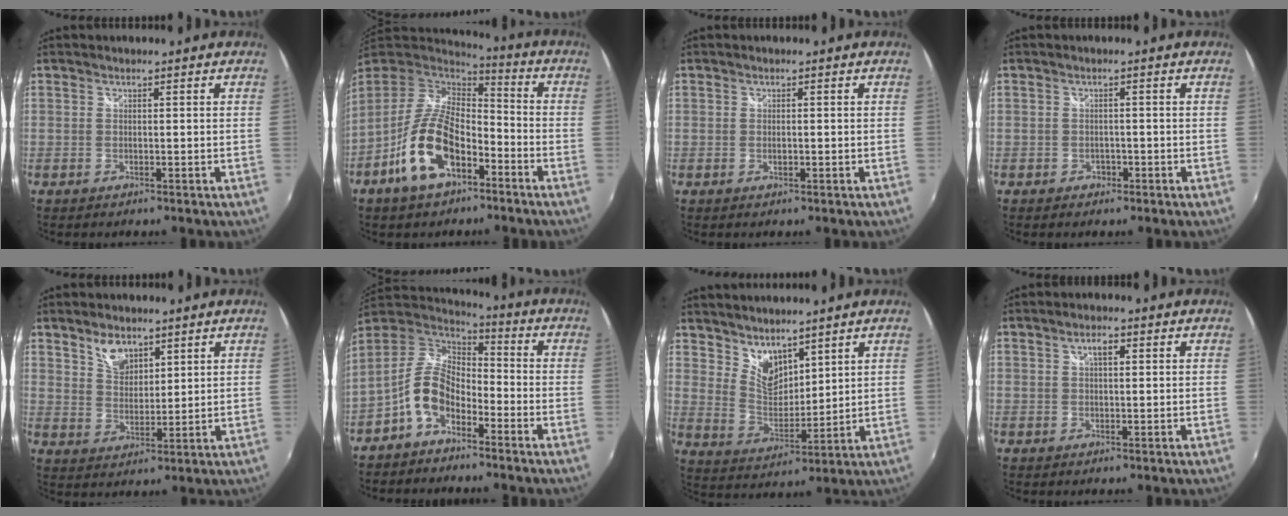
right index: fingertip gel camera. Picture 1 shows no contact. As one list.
[{"total": 15.4, "force": [-7.6, 7.7, 11.0], "torque": [-0.227, -0.006, -0.134]}, {"total": 0.7, "force": [-0.2, 0.4, 0.6], "torque": [-0.011, 0.000, -0.003]}, {"total": 1.9, "force": [-1.1, 1.6, 0.4], "torque": [-0.009, -0.001, -0.015]}, {"total": 5.9, "force": [3.9, 3.2, 2.9], "torque": [-0.042, 0.004, 0.075]}, {"total": 10.4, "force": [-5.2, 5.9, 6.8], "torque": [-0.146, 0.017, -0.107]}, {"total": 7.9, "force": [6.2, 3.9, 3.0], "torque": [-0.044, -0.001, 0.126]}, {"total": 2.3, "force": [0.8, 1.0, 1.9], "torque": [-0.032, 0.007, 0.012]}]